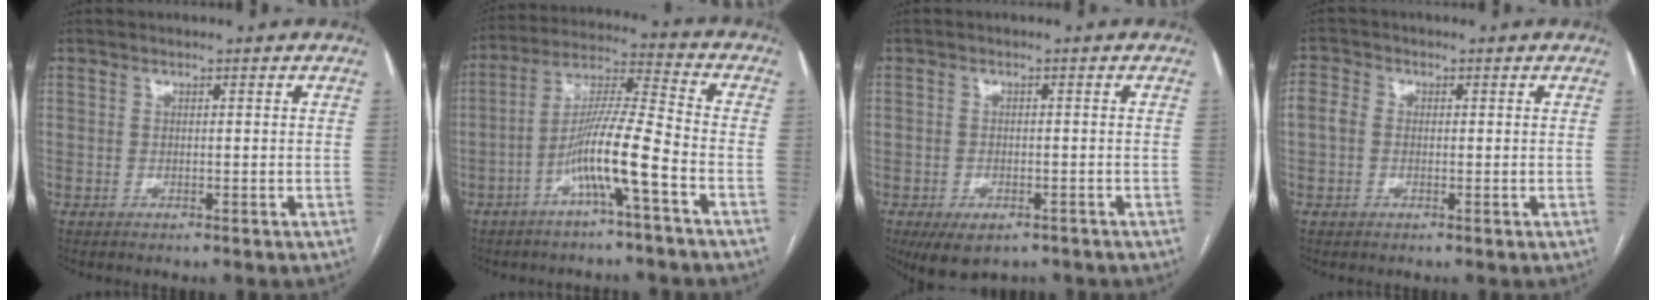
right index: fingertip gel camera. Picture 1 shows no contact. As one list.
[{"total": 10.2, "force": [-4.5, -0.4, 9.2], "torque": [-0.180, 0.016, -0.084]}, {"total": 5.5, "force": [-3.7, 2.7, 3.1], "torque": [-0.052, -0.006, -0.051]}, {"total": 2.7, "force": [-0.3, 2.3, 1.4], "torque": [-0.037, 0.017, -0.009]}]